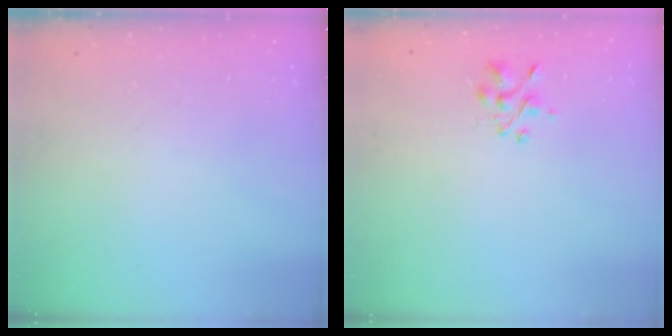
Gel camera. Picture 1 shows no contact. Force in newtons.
{"total": 1.7, "press": 1.6, "slide": 0.7}